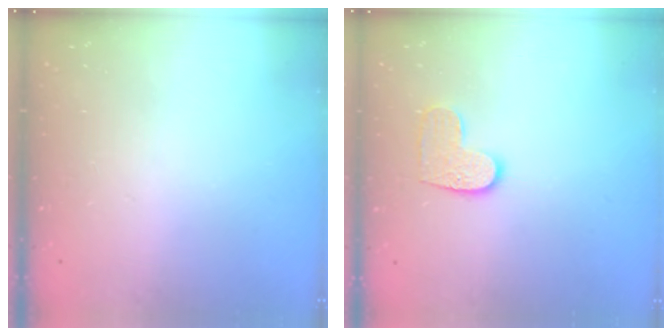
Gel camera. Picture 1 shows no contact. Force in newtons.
{"total": 7.4, "press": 7.4, "slide": 0.2}